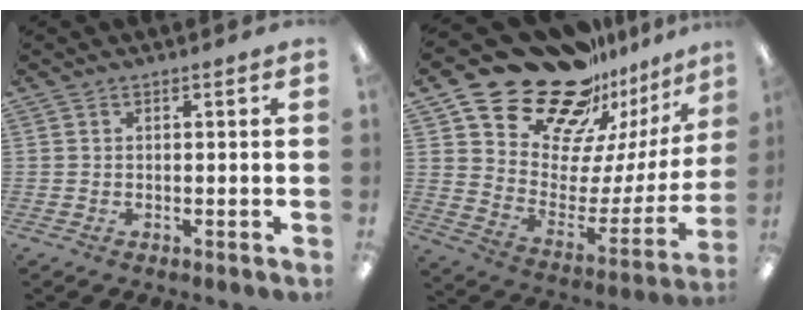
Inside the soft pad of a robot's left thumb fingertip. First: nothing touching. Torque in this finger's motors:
{"motor_torque": [0.49, 0.49, 1.13, -1.63, 0.25]}